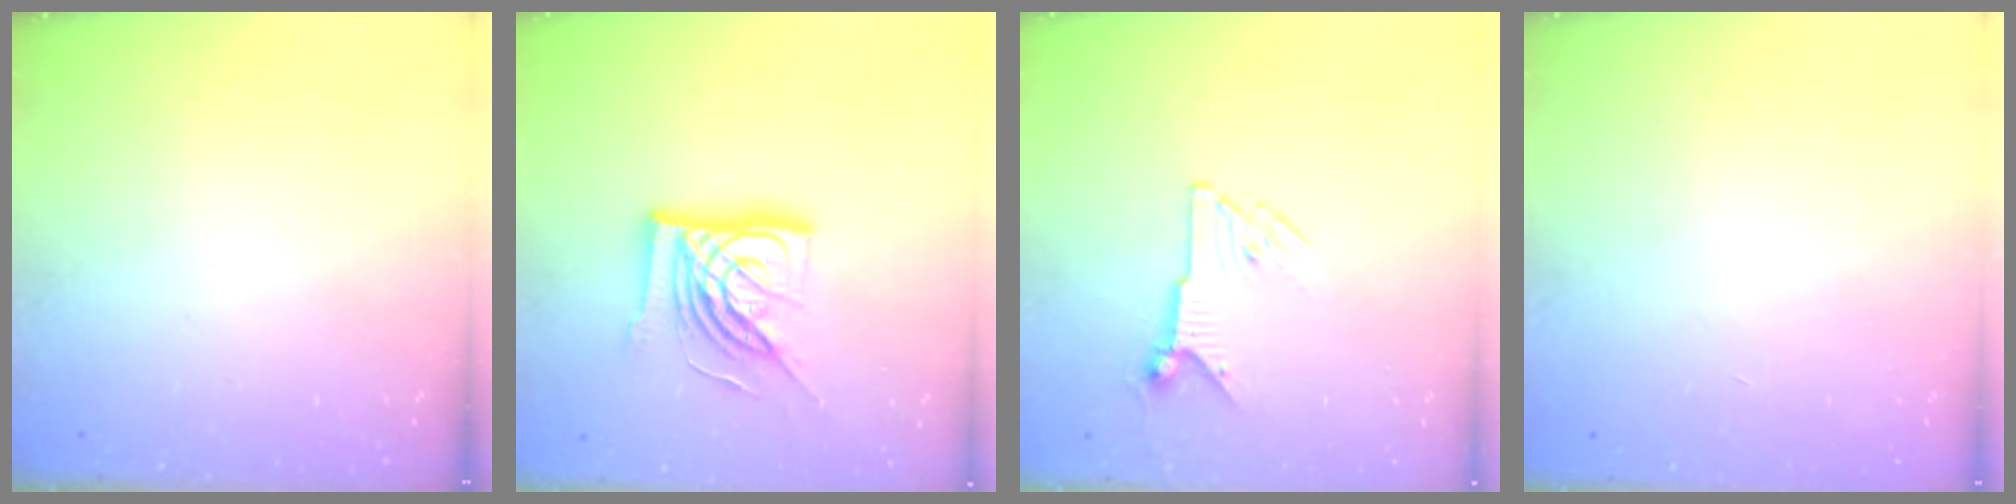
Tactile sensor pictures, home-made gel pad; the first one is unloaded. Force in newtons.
{"total": 15.7, "press": 15.7, "slide": 1.5}
{"total": 6.9, "press": 6.9, "slide": 0.3}
{"total": 0.9, "press": 0.8, "slide": 0.2}